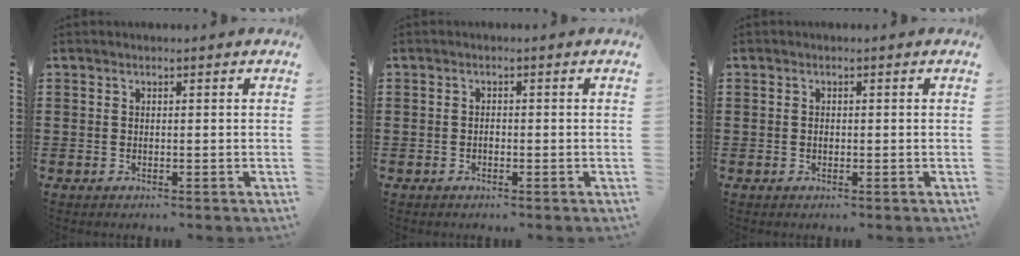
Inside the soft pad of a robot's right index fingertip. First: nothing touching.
{"total": 0.7, "force": [-0.3, 0.4, 0.5], "torque": [-0.011, -0.002, -0.006]}
{"total": 0.7, "force": [-0.1, 0.4, 0.5], "torque": [-0.014, -0.001, -0.002]}